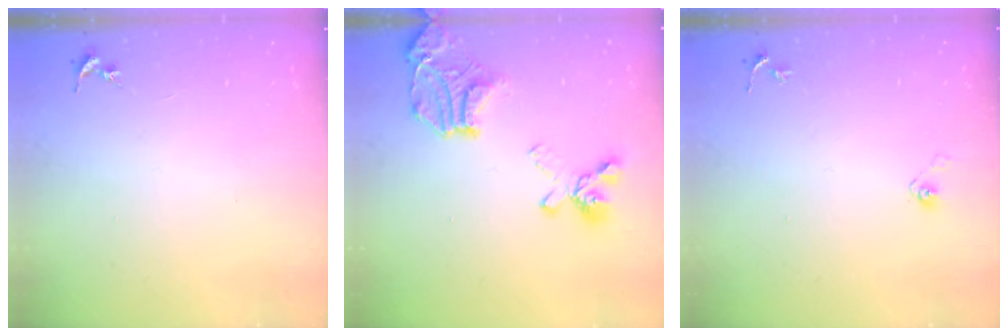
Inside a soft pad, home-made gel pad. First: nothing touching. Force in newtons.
{"total": 21.1, "press": 21.0, "slide": 2.5}
{"total": 3.6, "press": 2.9, "slide": 2.1}